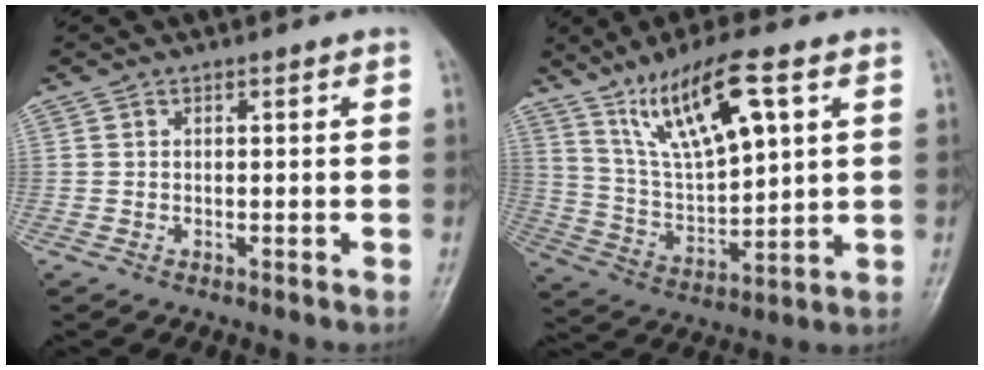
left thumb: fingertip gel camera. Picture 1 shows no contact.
{"total": 14.8, "force": [7.6, 4.3, 12.0], "torque": [-0.204, -0.024, 0.154]}